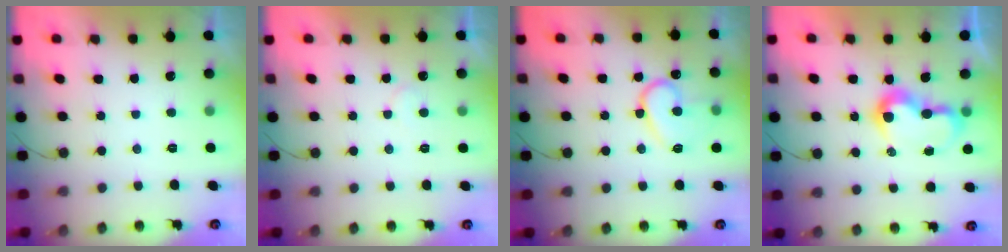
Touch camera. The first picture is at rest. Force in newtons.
{"total": 4.4, "press": 4.4, "slide": 0.3}
{"total": 13.7, "press": 13.6, "slide": 1.5}
{"total": 9.3, "press": 9.3, "slide": 0.7}